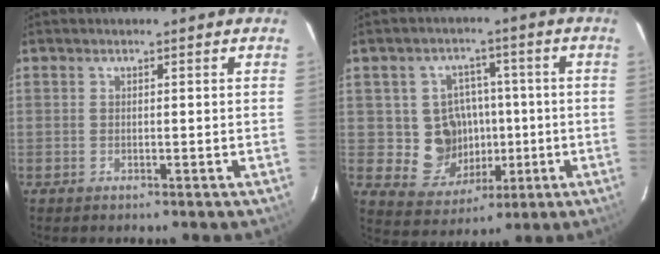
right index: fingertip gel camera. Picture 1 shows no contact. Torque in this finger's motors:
{"motor_torque": [0.32, -0.10, 0.14, 0.03]}